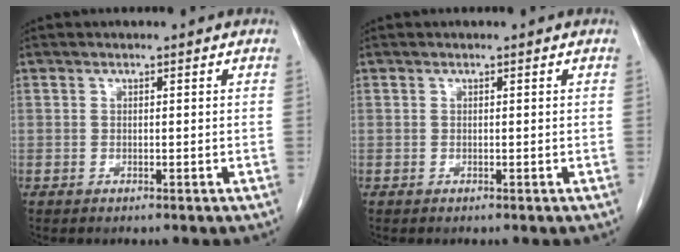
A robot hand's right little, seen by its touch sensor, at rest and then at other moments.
{"total": 0.0}